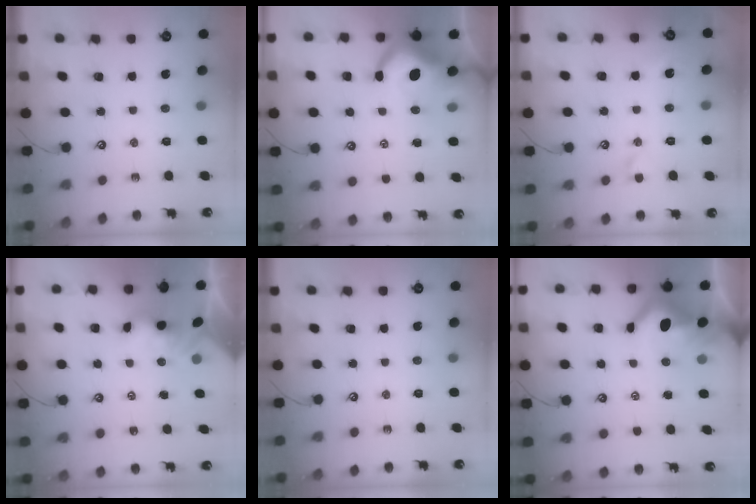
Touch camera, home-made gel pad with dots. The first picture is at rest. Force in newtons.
{"total": 11.3, "press": 11.2, "slide": 1.9}
{"total": 1.7, "press": 1.6, "slide": 0.5}
{"total": 3.6, "press": 3.6, "slide": 0.4}
{"total": 0.0}
{"total": 12.5, "press": 12.3, "slide": 2.1}